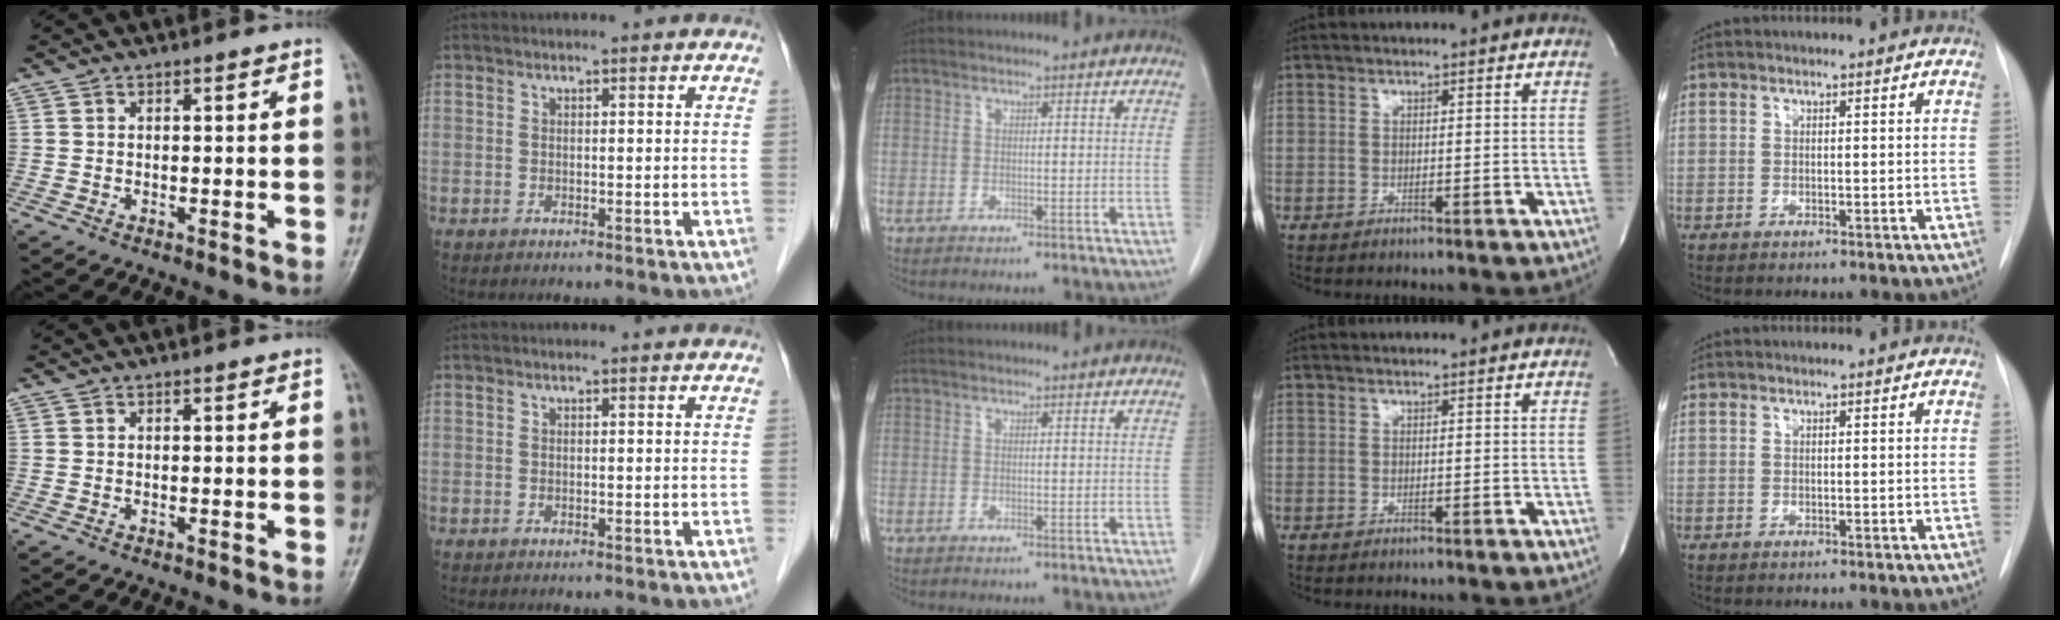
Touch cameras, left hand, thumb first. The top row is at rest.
{}